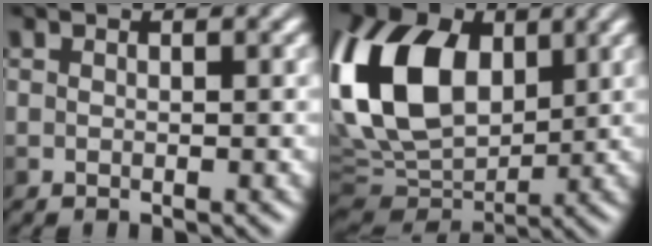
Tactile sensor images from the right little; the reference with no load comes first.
{"total": 13.7, "force": [3.1, 9.3, 9.6], "torque": [-0.219, 0.022, 0.044]}